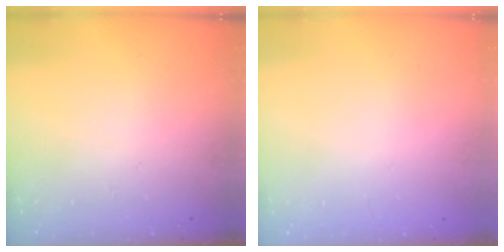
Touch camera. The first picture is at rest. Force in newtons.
{"total": 2.2, "press": 2.2, "slide": 0.1}